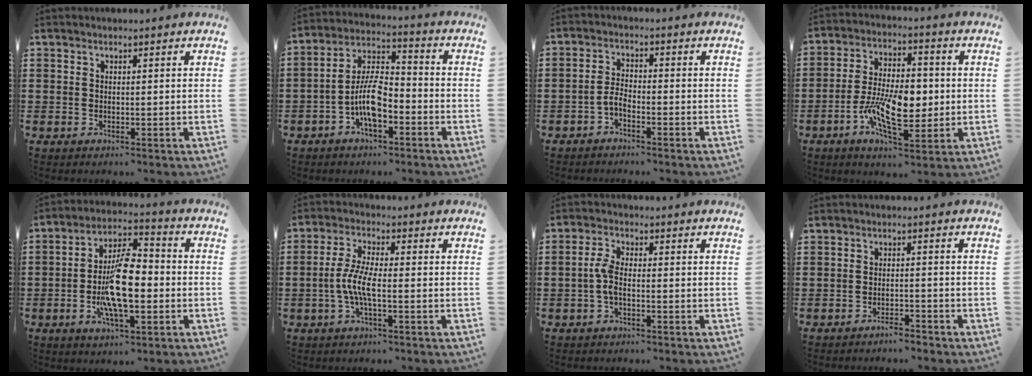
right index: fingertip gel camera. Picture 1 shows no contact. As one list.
[{"total": 8.2, "force": [-3.2, 3.4, 6.6], "torque": [-0.145, 0.004, -0.065]}, {"total": 2.7, "force": [-1.8, 0.9, 1.7], "torque": [-0.048, 0.002, -0.040]}, {"total": 11.1, "force": [-2.0, 5.6, 9.4], "torque": [-0.177, 0.000, -0.039]}, {"total": 11.9, "force": [-2.7, 4.7, 10.6], "torque": [-0.223, -0.003, -0.051]}, {"total": 5.5, "force": [-1.6, 1.4, 5.1], "torque": [-0.124, -0.009, -0.040]}, {"total": 3.7, "force": [-0.8, 1.5, 3.3], "torque": [-0.083, -0.002, -0.022]}, {"total": 2.2, "force": [-2.1, 0.1, 0.5], "torque": [-0.013, 0.002, -0.043]}]